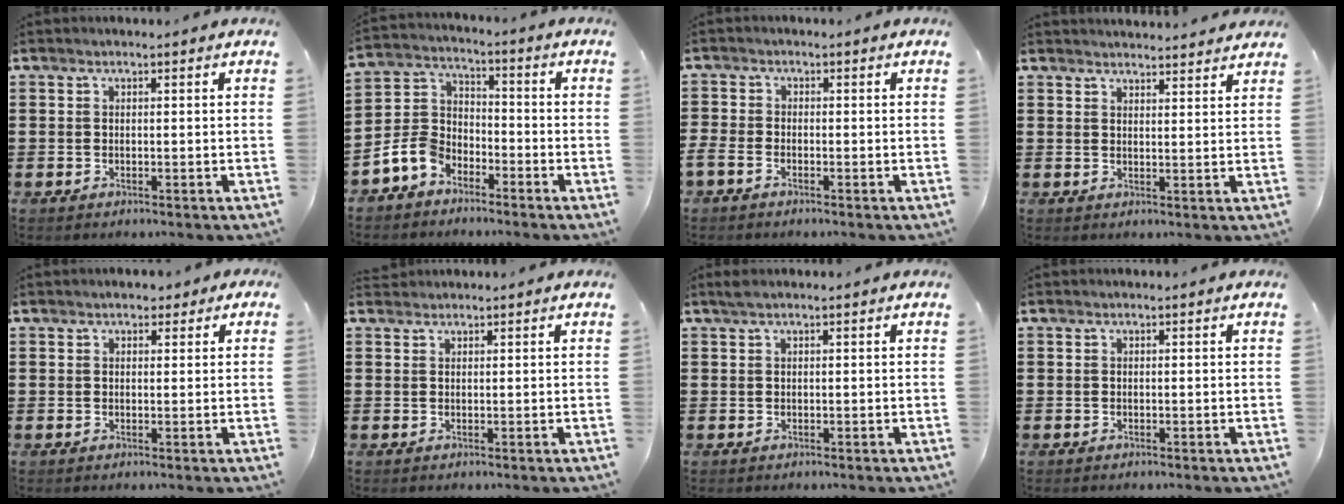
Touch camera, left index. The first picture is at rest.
{"total": 6.4, "force": [-4.5, 4.0, 2.4], "torque": [-0.082, 0.007, -0.096]}
{"total": 1.7, "force": [-1.4, 0.5, 0.8], "torque": [-0.031, -0.002, -0.032]}
{"total": 2.4, "force": [2.4, -0.1, -0.2], "torque": [0.003, -0.012, 0.044]}
{"total": 1.8, "force": [1.1, 1.1, 0.8], "torque": [-0.012, 0.005, 0.018]}
{"total": 1.0, "force": [0.9, 0.2, 0.0], "torque": [-0.002, 0.001, 0.019]}
{"total": 0.7, "force": [0.4, 0.0, 0.5], "torque": [-0.010, 0.001, 0.007]}
{"total": 0.0}